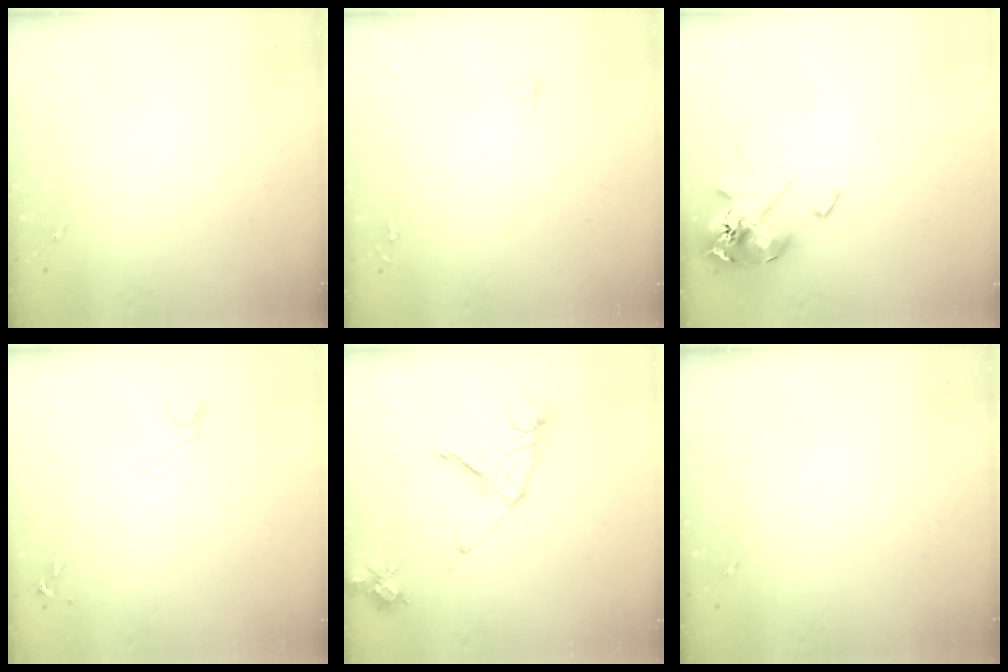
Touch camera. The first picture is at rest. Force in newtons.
{"total": 2.7, "press": 2.7, "slide": 0.2}
{"total": 14.1, "press": 13.9, "slide": 2.5}
{"total": 4.4, "press": 4.4, "slide": 0.4}
{"total": 19.8, "press": 19.6, "slide": 2.6}
{"total": 0.0}